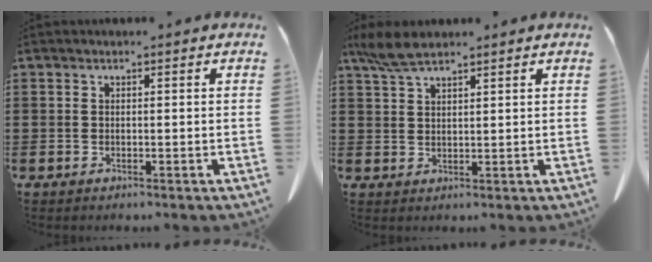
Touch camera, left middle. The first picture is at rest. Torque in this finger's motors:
{"motor_torque": [0.43, 0.40, 0.19, 0.05]}